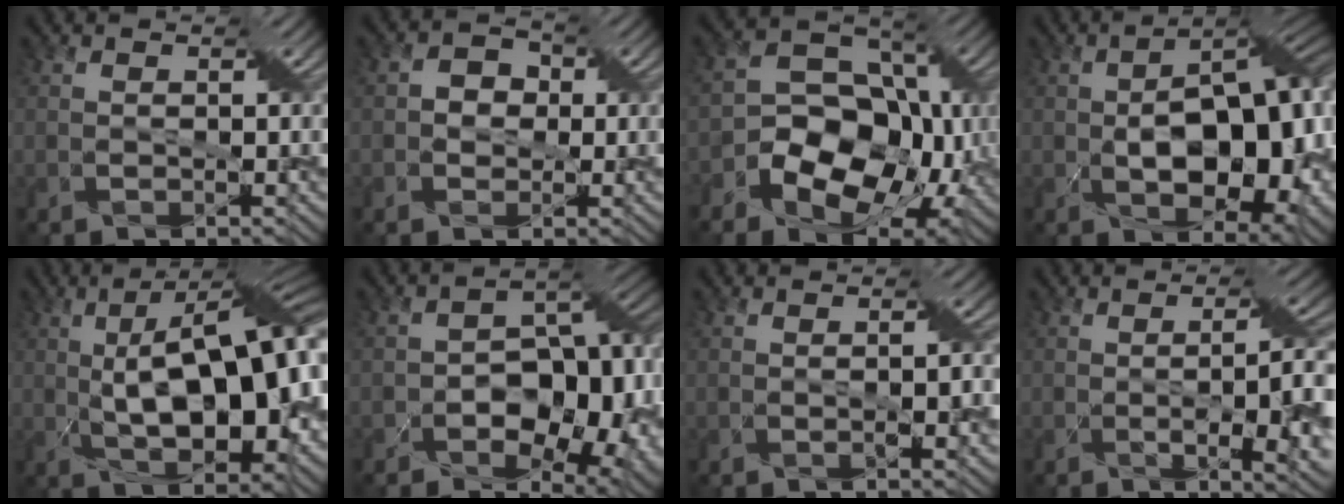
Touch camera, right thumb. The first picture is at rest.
{"total": 2.7, "force": [0.0, 2.4, 1.1], "torque": [-0.021, 0.007, -0.009]}
{"total": 15.6, "force": [-4.0, 11.3, 9.9], "torque": [-0.165, -0.023, -0.066]}
{"total": 15.2, "force": [-1.1, 8.0, 12.8], "torque": [-0.182, -0.004, -0.006]}
{"total": 17.2, "force": [0.5, 7.0, 15.7], "torque": [-0.230, 0.017, 0.001]}
{"total": 13.0, "force": [-3.4, 8.1, 9.6], "torque": [-0.119, -0.016, -0.046]}
{"total": 3.1, "force": [-0.3, 0.6, 3.0], "torque": [-0.049, 0.000, -0.002]}
{"total": 10.4, "force": [-1.3, 3.2, 9.9], "torque": [-0.140, -0.005, -0.010]}